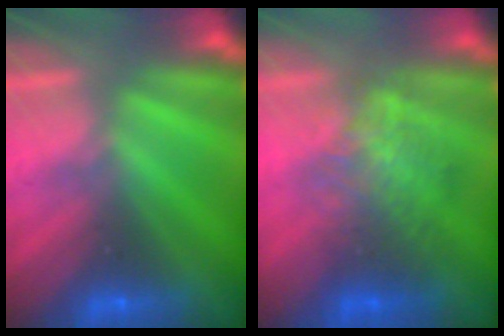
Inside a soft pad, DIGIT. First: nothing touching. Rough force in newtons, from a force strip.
{"total": 2.2}